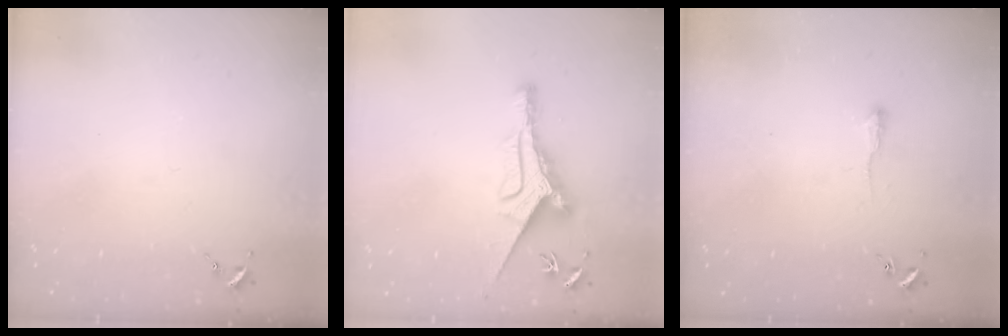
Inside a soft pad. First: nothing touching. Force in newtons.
{"total": 9.6, "press": 9.6, "slide": 0.3}
{"total": 4.7, "press": 4.7, "slide": 0.3}